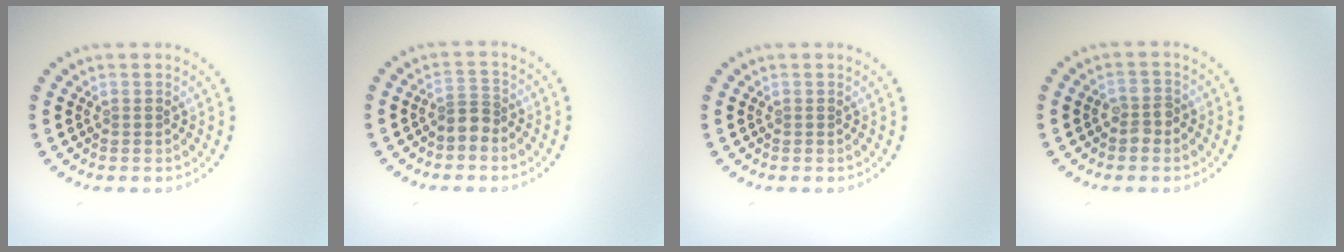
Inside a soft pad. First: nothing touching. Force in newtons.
{"total": 2.0, "press": 1.5, "slide": 1.3}
{"total": 0.0}
{"total": 1.7, "press": 1.7, "slide": 0.4}